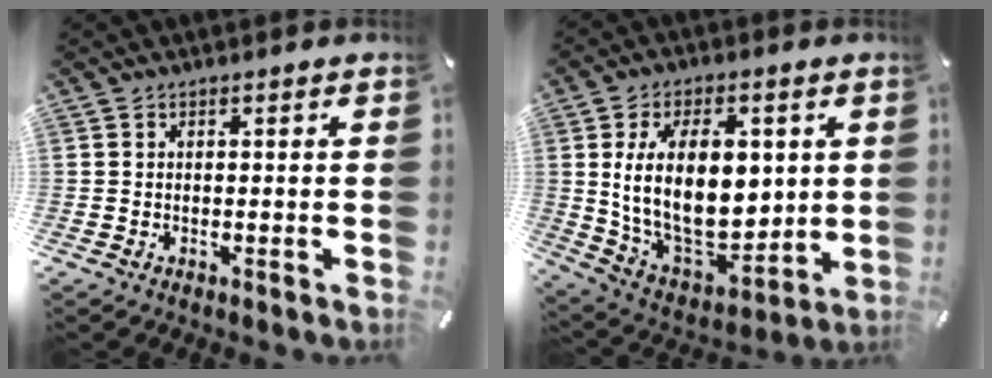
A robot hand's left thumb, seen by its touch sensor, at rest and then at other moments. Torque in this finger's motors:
{"motor_torque": [2.08, 2.93, 2.00, -0.77, 0.52]}